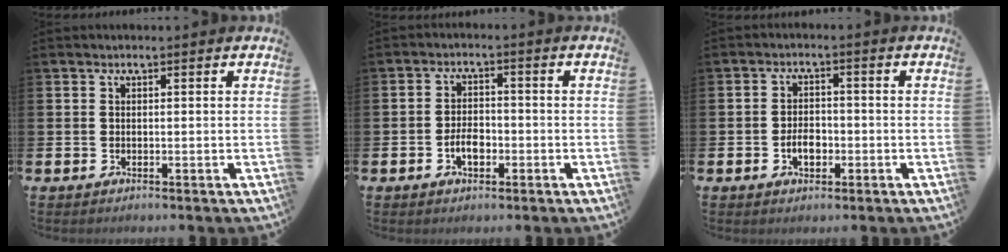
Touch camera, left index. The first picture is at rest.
{"total": 3.3, "force": [-1.2, 2.0, 2.4], "torque": [-0.030, -0.001, -0.027]}
{"total": 3.1, "force": [-1.1, 2.0, 2.1], "torque": [-0.026, -0.003, -0.024]}